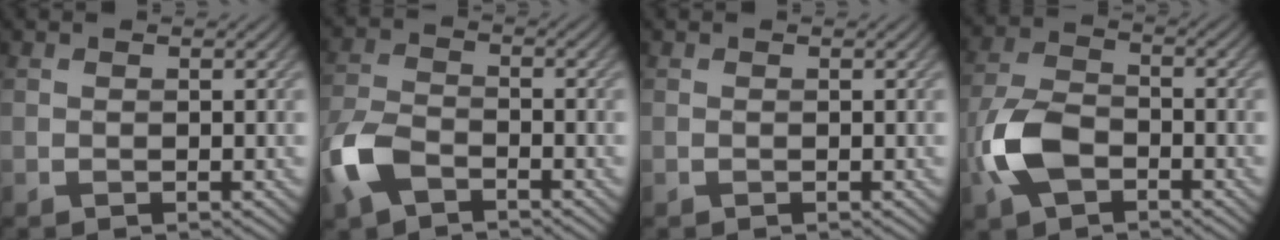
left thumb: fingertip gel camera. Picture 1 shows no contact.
{"total": 6.5, "force": [-3.7, 3.3, 4.2], "torque": [-0.104, -0.005, -0.091]}
{"total": 0.0}
{"total": 7.9, "force": [-3.2, 4.4, 5.6], "torque": [-0.136, -0.001, -0.077]}